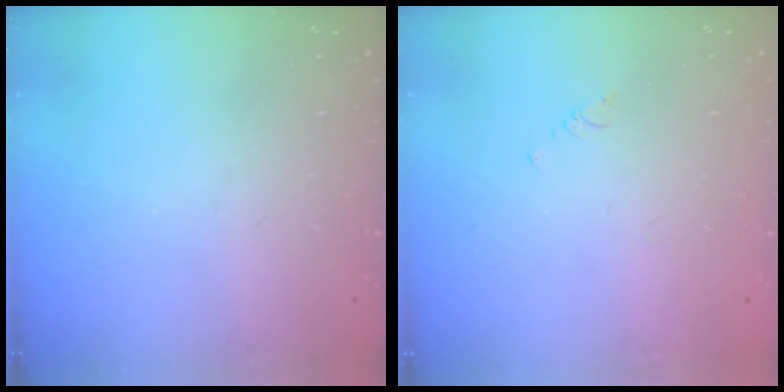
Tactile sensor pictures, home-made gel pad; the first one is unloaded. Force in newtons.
{"total": 0.7, "press": 0.6, "slide": 0.2}